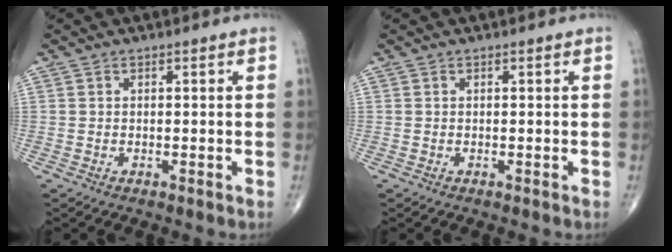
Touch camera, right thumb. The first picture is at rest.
{"total": 0.0}